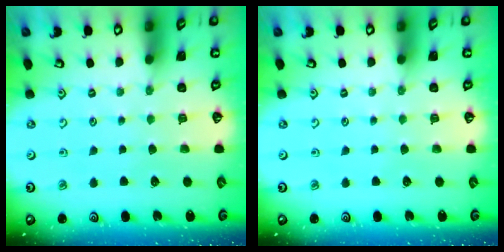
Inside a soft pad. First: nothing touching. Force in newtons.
{"total": 0.0}